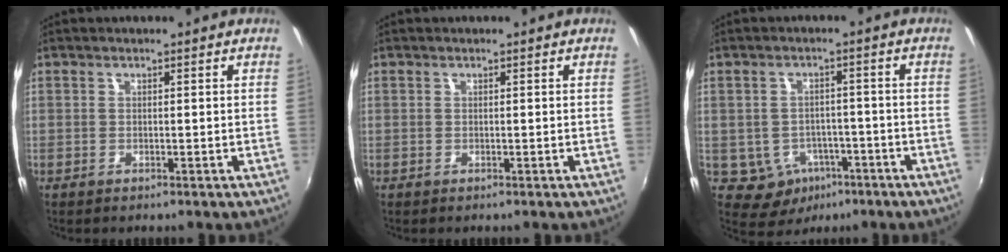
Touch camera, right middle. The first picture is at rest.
{"total": 0.0}
{"total": 7.3, "force": [-3.5, 6.1, 2.1], "torque": [-0.056, 0.008, -0.030]}